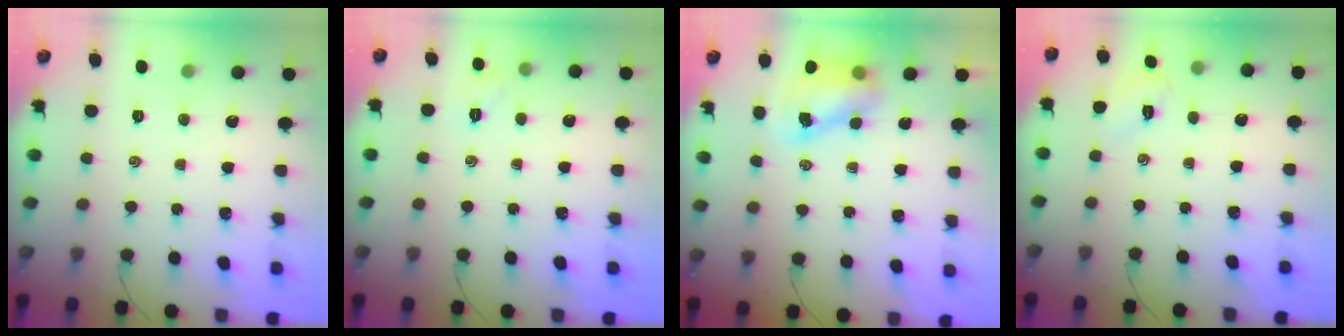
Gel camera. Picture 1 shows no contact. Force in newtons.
{"total": 5.2, "press": 5.0, "slide": 1.5}
{"total": 7.2, "press": 7.1, "slide": 1.3}
{"total": 3.6, "press": 3.5, "slide": 1.0}